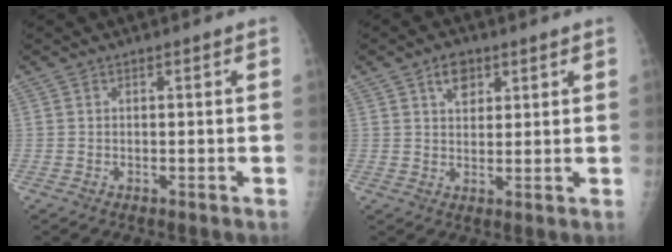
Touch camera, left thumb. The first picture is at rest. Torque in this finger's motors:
{"motor_torque": [0.80, 0.60, 0.57, -0.31, 0.01]}